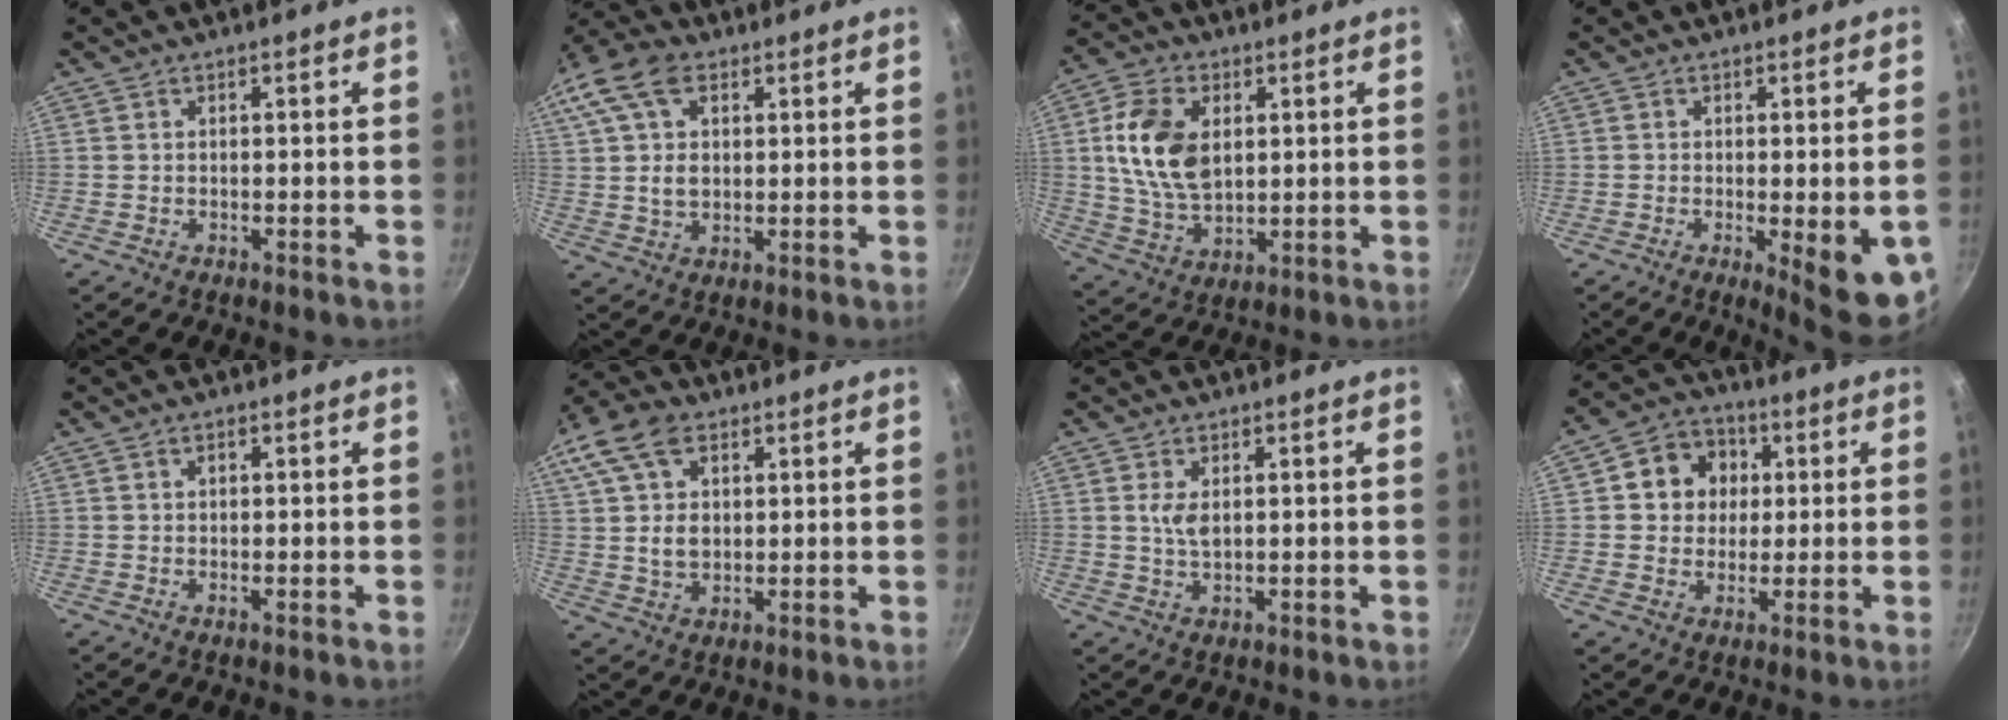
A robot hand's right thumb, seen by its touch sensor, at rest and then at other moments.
{"total": 17.2, "force": [6.0, 11.8, 11.0], "torque": [-0.240, 0.025, 0.103]}
{"total": 13.7, "force": [2.7, 8.8, 10.2], "torque": [-0.178, -0.008, 0.053]}
{"total": 11.1, "force": [-2.8, 2.8, 10.4], "torque": [-0.114, -0.007, -0.027]}
{"total": 1.5, "force": [0.5, 0.9, 1.1], "torque": [-0.015, 0.000, 0.006]}
{"total": 15.8, "force": [5.4, 11.0, 10.0], "torque": [-0.202, 0.015, 0.096]}
{"total": 3.6, "force": [1.0, 1.8, 3.0], "torque": [-0.052, -0.008, 0.020]}
{"total": 10.0, "force": [2.2, 8.9, 4.1], "torque": [-0.031, 0.009, 0.025]}